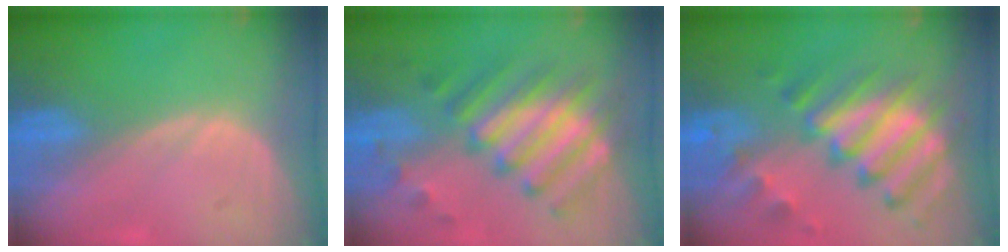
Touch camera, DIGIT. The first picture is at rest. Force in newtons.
{"total": 9.3, "press": 9.2, "slide": 1.5}
{"total": 11.8, "press": 10.2, "slide": 5.9}